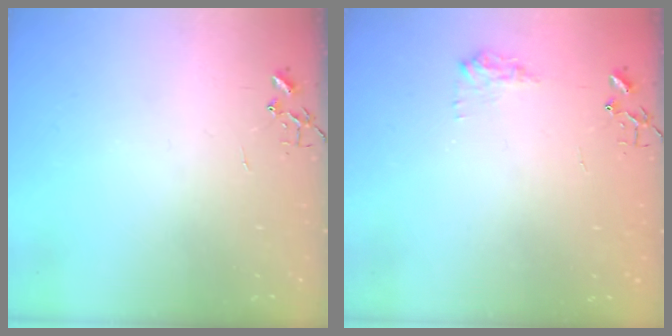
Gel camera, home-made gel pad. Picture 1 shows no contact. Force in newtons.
{"total": 7.8, "press": 7.8, "slide": 0.4}